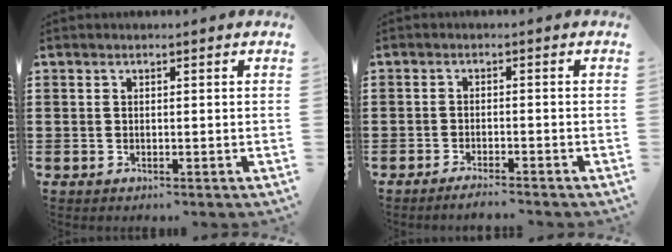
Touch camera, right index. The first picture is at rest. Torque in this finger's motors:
{"motor_torque": [0.50, 0.48, -0.03, 0.01]}